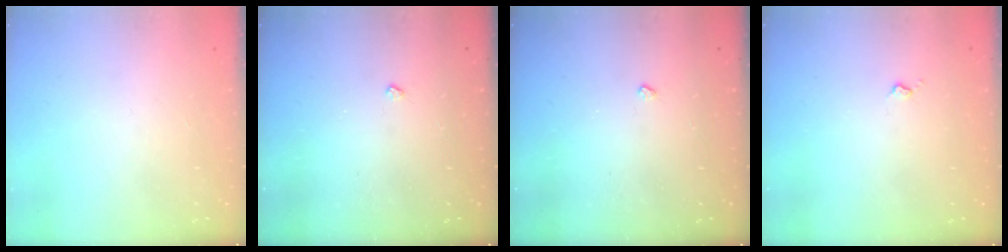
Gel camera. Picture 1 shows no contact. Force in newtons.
{"total": 3.0, "press": 2.9, "slide": 0.4}
{"total": 3.0, "press": 2.9, "slide": 0.4}
{"total": 3.6, "press": 3.5, "slide": 0.5}